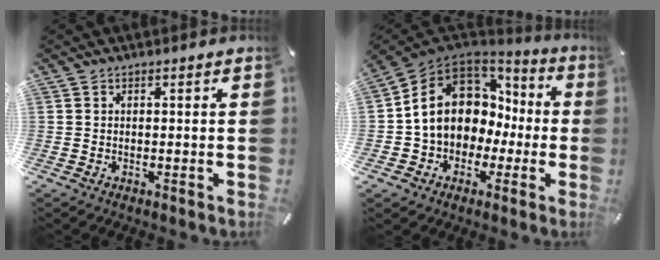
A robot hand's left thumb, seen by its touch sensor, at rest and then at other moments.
{"total": 13.3, "force": [1.1, 11.4, 6.6], "torque": [-0.135, 0.001, 0.029]}